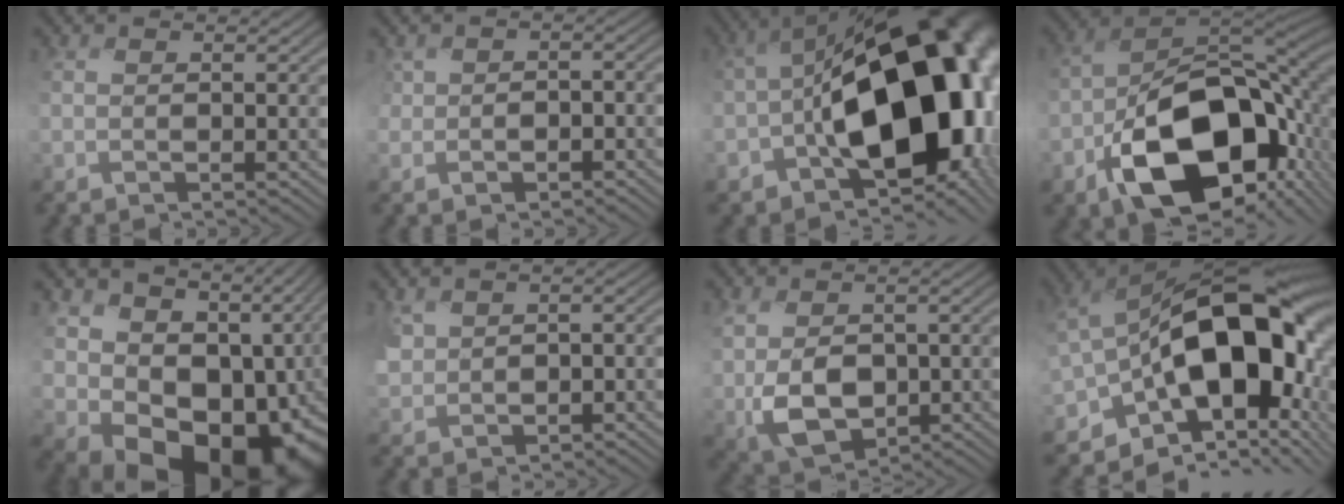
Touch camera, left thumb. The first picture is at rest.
{"total": 4.4, "force": [-0.7, 3.7, 2.3], "torque": [-0.054, -0.005, -0.009]}
{"total": 21.8, "force": [-2.9, 14.1, 16.3], "torque": [-0.258, -0.052, -0.016]}
{"total": 18.7, "force": [-6.8, 12.0, 12.7], "torque": [-0.195, -0.046, -0.110]}
{"total": 18.6, "force": [-1.0, 13.9, 12.3], "torque": [-0.198, -0.064, 0.047]}
{"total": 3.9, "force": [0.3, 3.1, 2.2], "torque": [-0.058, -0.005, 0.006]}
{"total": 8.6, "force": [-1.4, 5.9, 6.1], "torque": [-0.136, -0.026, -0.018]}
{"total": 19.3, "force": [-1.7, 12.3, 14.9], "torque": [-0.224, -0.035, -0.009]}